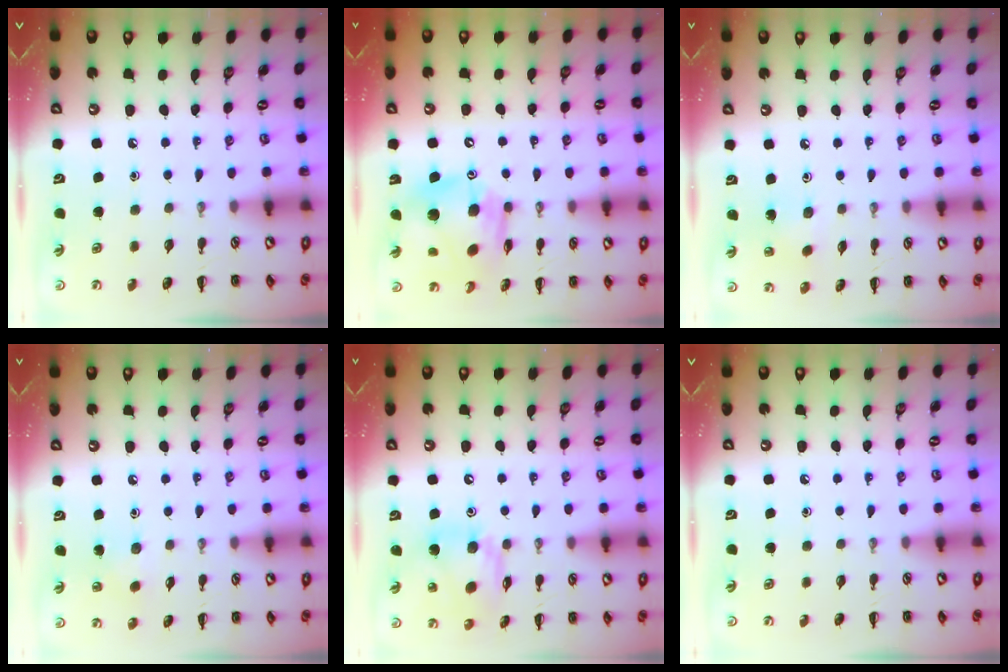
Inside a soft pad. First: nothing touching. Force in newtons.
{"total": 10.6, "press": 10.1, "slide": 3.3}
{"total": 2.3, "press": 2.1, "slide": 0.9}
{"total": 4.0, "press": 3.8, "slide": 1.2}
{"total": 13.9, "press": 13.6, "slide": 3.0}
{"total": 0.0}